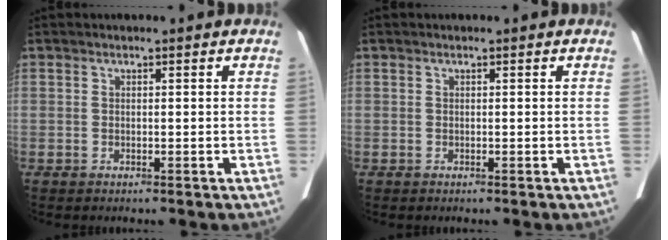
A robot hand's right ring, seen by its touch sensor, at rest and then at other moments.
{"total": 0.0}